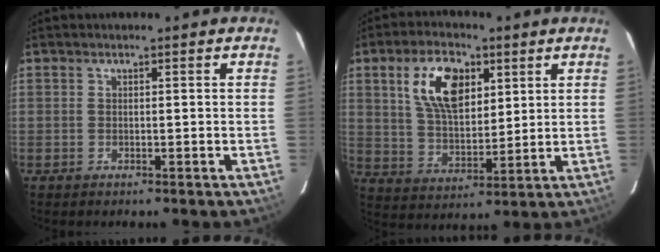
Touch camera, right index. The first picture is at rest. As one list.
[{"total": 12.4, "force": [5.0, 6.6, 9.2], "torque": [-0.167, 0.016, 0.099]}]